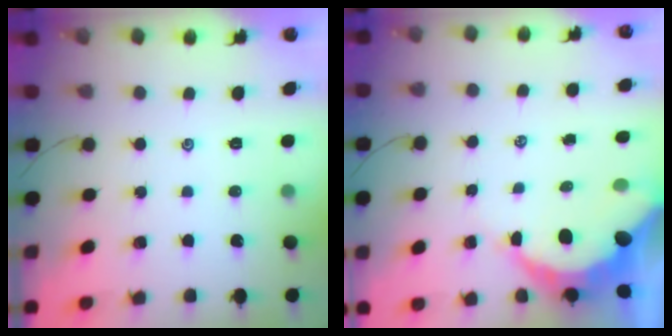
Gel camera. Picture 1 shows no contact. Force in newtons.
{"total": 10.9, "press": 10.9, "slide": 1.2}